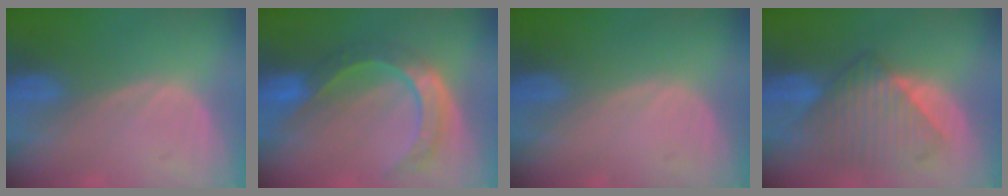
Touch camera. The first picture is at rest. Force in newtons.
{"total": 8.8, "press": 7.4, "slide": 4.7}
{"total": 0.0}
{"total": 8.4, "press": 8.2, "slide": 2.1}